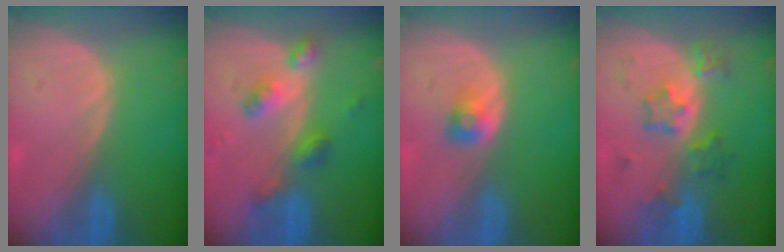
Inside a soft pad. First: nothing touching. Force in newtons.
{"total": 6.1, "press": 5.4, "slide": 2.9}
{"total": 2.3, "press": 2.2, "slide": 0.7}
{"total": 6.2, "press": 5.9, "slide": 1.7}